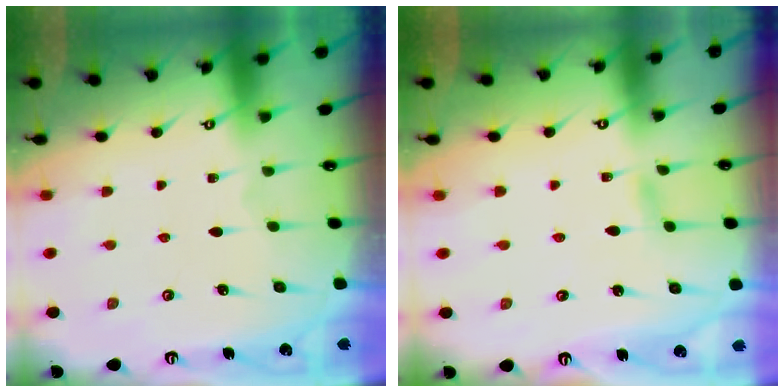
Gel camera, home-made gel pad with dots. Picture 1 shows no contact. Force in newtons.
{"total": 2.4, "press": 2.4, "slide": 0.3}